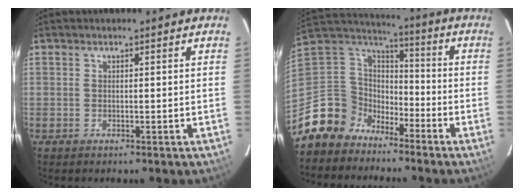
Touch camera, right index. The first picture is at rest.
{"total": 12.2, "force": [-9.0, 8.2, 1.2], "torque": [-0.061, 0.044, -0.177]}